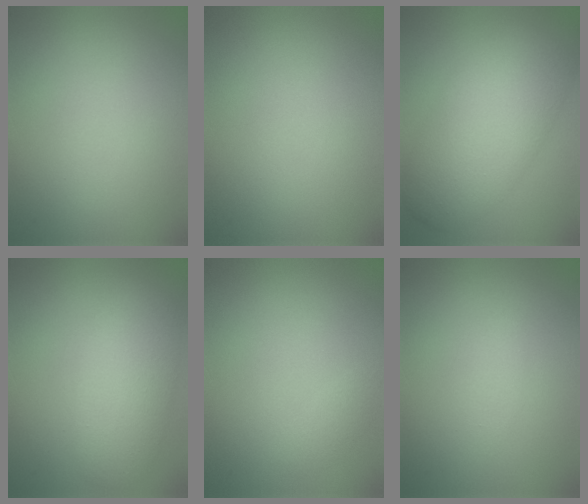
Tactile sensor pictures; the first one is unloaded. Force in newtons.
{"total": 0.0}
{"total": 8.7, "press": 8.6, "slide": 0.3}
{"total": 5.0, "press": 5.0, "slide": 0.3}
{"total": 0.7, "press": 0.7, "slide": 0.0}
{"total": 0.8, "press": 0.8, "slide": 0.0}